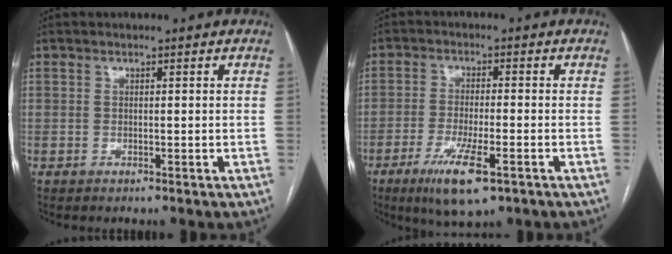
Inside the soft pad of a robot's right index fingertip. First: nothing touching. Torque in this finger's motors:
{"motor_torque": [1.29, 0.06, 0.31, 0.11]}